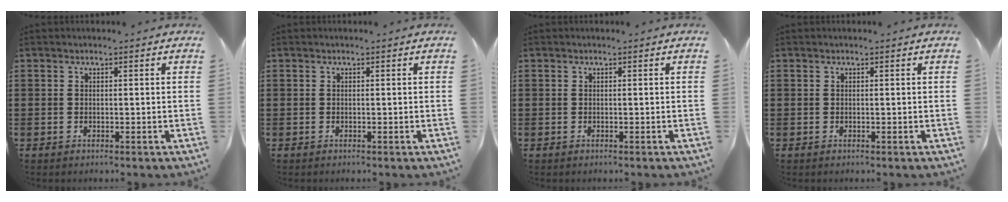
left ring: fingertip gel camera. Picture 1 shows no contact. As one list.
[{"total": 0.0}, {"total": 0.0}, {"total": 0.0}]